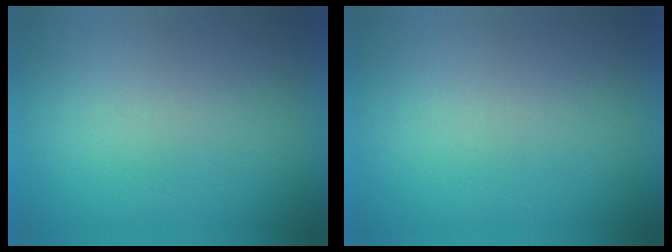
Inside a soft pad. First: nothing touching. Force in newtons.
{"total": 0.0}